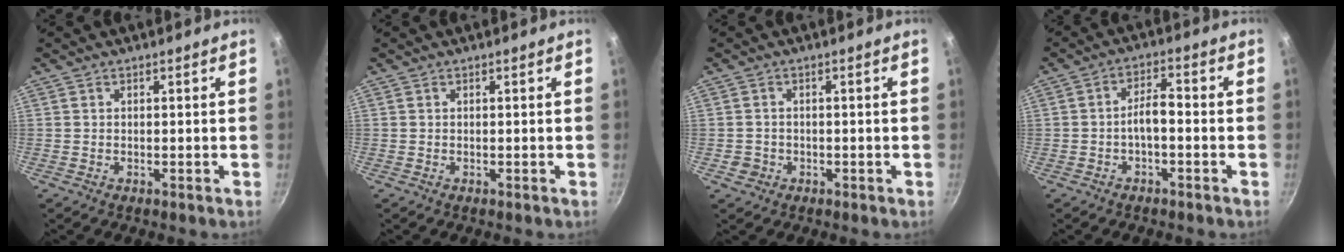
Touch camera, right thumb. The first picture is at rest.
{"total": 0.0}
{"total": 2.4, "force": [-0.7, 2.2, 0.7], "torque": [-0.005, 0.008, -0.007]}
{"total": 4.4, "force": [-1.6, 1.8, 3.7], "torque": [-0.061, 0.030, -0.028]}